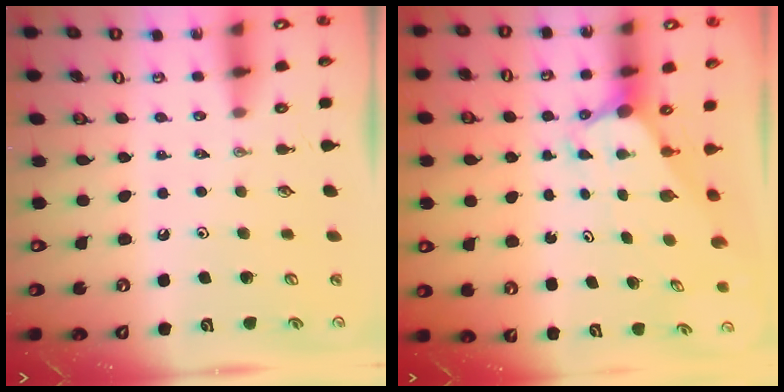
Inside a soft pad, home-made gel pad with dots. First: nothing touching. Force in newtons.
{"total": 2.5, "press": 2.5, "slide": 0.1}